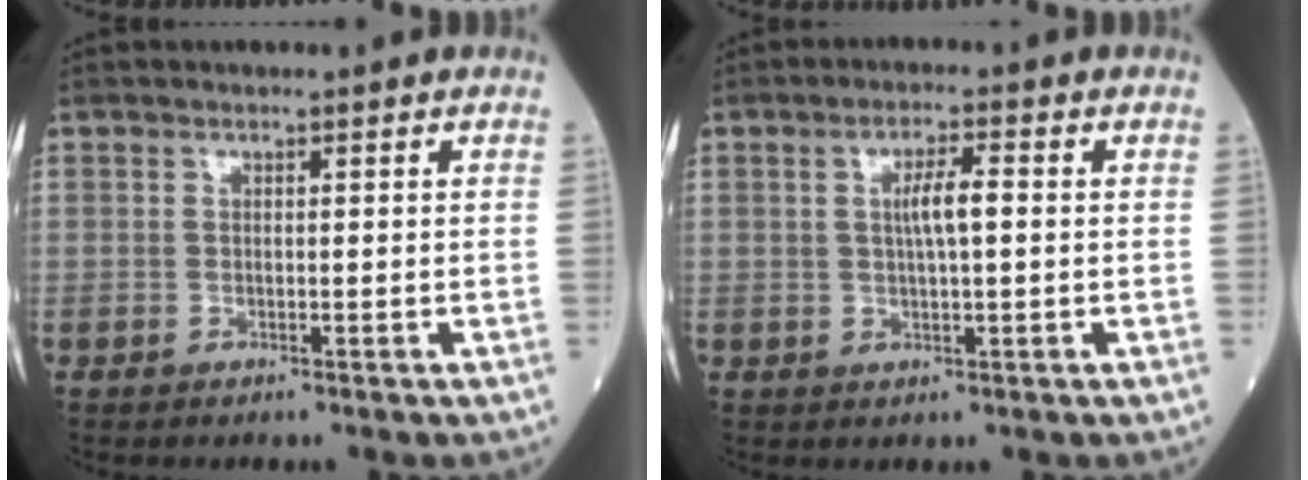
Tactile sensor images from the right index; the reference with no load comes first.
{"total": 4.2, "force": [0.6, 0.6, 4.1], "torque": [-0.074, 0.005, 0.009]}